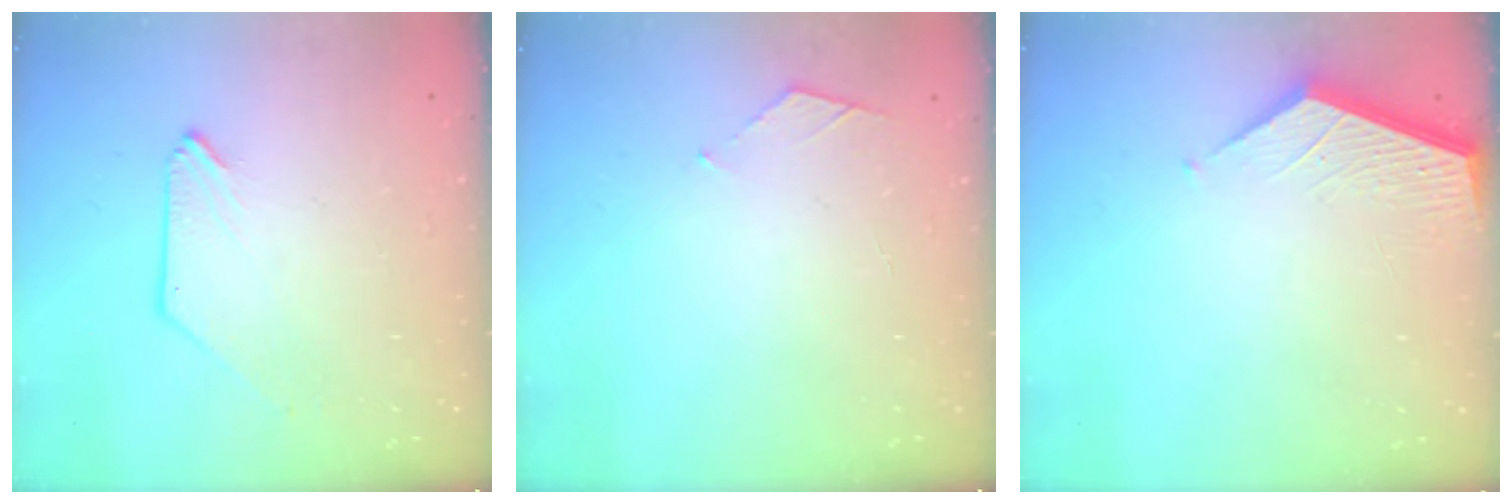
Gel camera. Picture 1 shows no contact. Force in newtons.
{"total": 3.6, "press": 3.6, "slide": 0.5}
{"total": 3.7, "press": 3.7, "slide": 0.3}